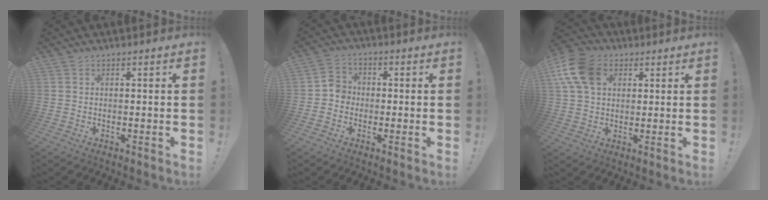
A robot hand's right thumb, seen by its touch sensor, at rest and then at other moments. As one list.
[{"total": 5.1, "force": [-1.8, 4.4, 1.7], "torque": [-0.023, 0.020, -0.032]}, {"total": 13.9, "force": [4.7, 9.9, 8.5], "torque": [-0.159, -0.009, 0.092]}]